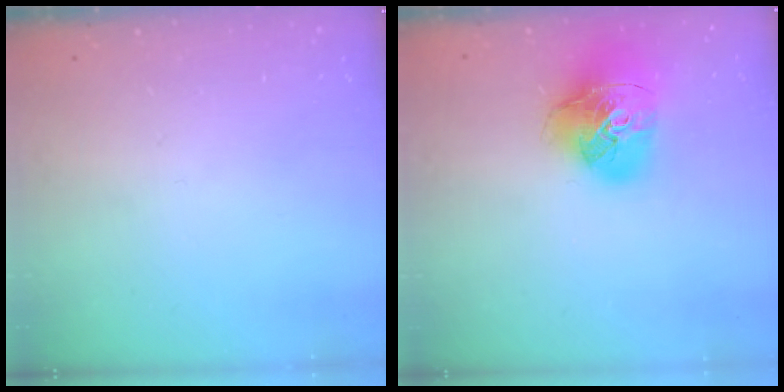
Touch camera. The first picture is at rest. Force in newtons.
{"total": 18.2, "press": 18.0, "slide": 2.2}